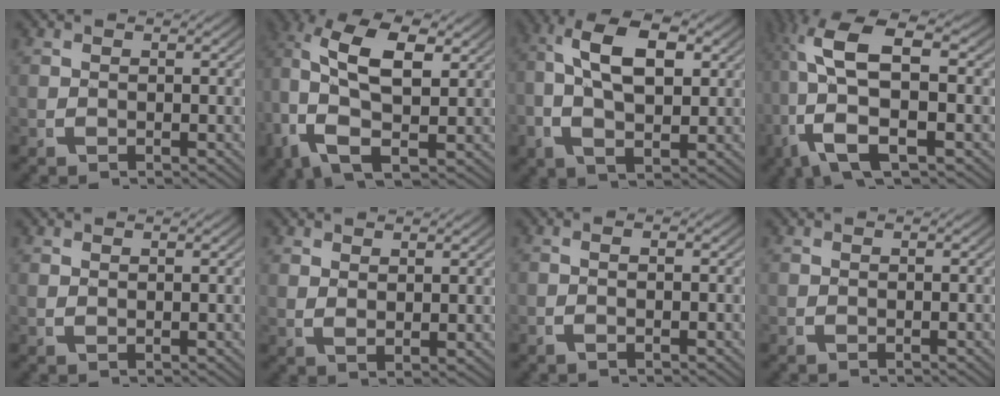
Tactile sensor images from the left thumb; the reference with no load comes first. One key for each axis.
{"total": 9.1, "fx": 1.3, "fy": 5.4, "fz": 7.3, "tx": -0.171, "ty": -0.031, "tz": 0.036}
{"total": 8.5, "fx": 0.9, "fy": 4.9, "fz": 6.9, "tx": -0.140, "ty": -0.012, "tz": 0.025}
{"total": 10.5, "fx": 0.4, "fy": 5.4, "fz": 9.0, "tx": -0.217, "ty": -0.030, "tz": 0.024}
{"total": 0.8, "fx": 0.7, "fy": -0.1, "fz": 0.3, "tx": -0.007, "ty": -0.002, "tz": 0.020}
{"total": 1.9, "fx": 1.6, "fy": 0.2, "fz": 0.9, "tx": -0.017, "ty": -0.003, "tz": 0.040}
{"total": 0.9, "fx": -0.4, "fy": 0.0, "fz": 0.8, "tx": -0.021, "ty": 0.000, "tz": -0.008}
{"total": 0.0}